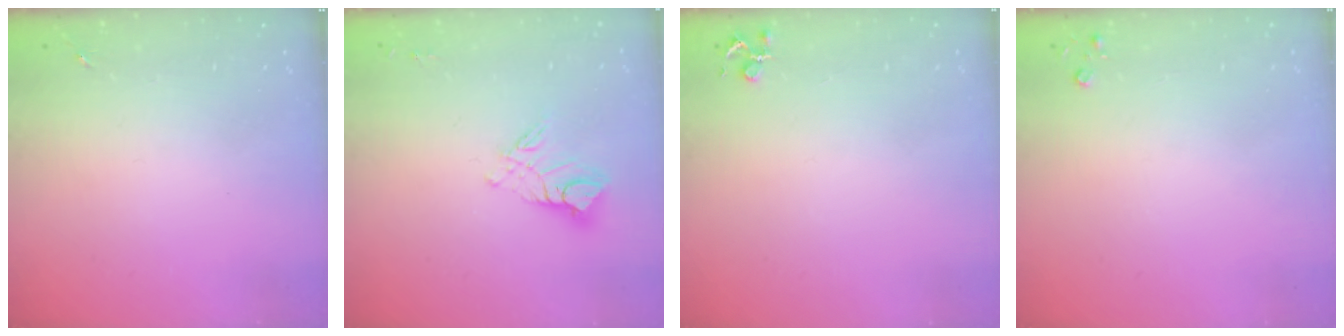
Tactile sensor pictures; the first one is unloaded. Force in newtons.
{"total": 9.7, "press": 9.6, "slide": 0.8}
{"total": 3.9, "press": 3.9, "slide": 0.5}
{"total": 2.6, "press": 2.6, "slide": 0.3}